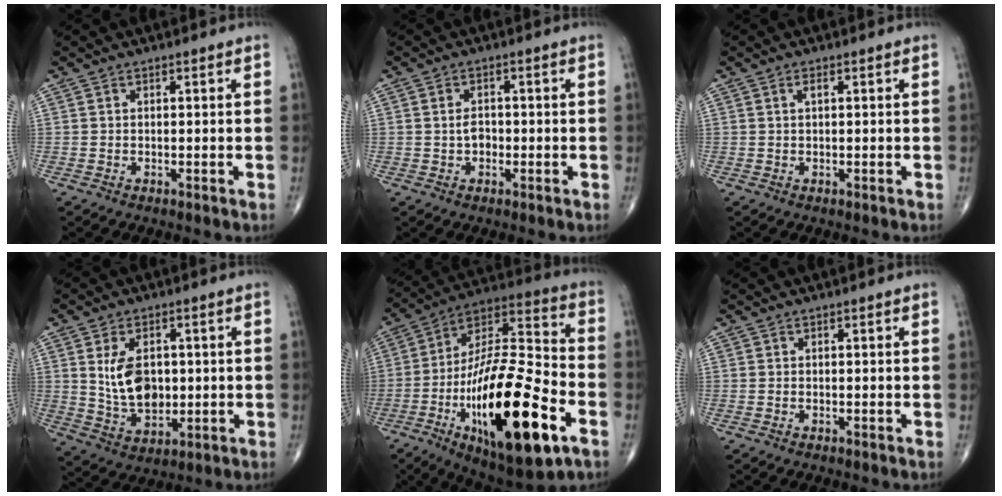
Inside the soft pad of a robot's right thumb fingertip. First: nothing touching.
{"total": 2.5, "force": [-0.2, 1.8, 1.7], "torque": [-0.025, 0.004, -0.006]}
{"total": 1.2, "force": [0.5, 0.4, 1.0], "torque": [-0.020, 0.003, 0.008]}
{"total": 10.1, "force": [1.3, 6.5, 7.6], "torque": [-0.118, -0.012, 0.039]}
{"total": 30.3, "force": [-11.0, 10.4, 26.2], "torque": [-0.459, 0.041, -0.175]}
{"total": 0.0}